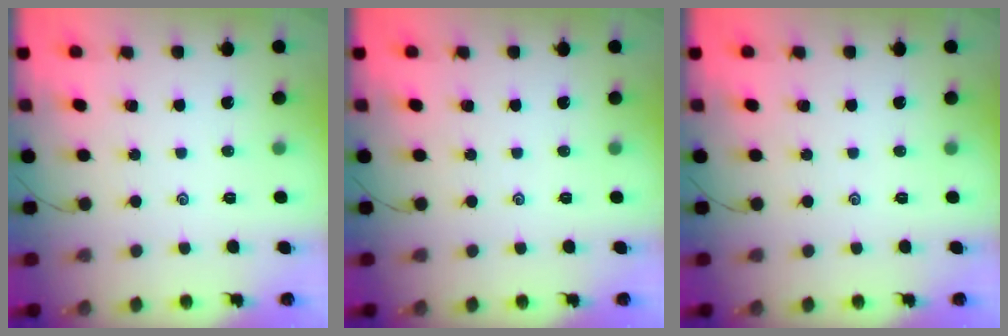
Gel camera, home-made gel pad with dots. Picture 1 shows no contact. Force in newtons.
{"total": 0.0}
{"total": 0.0}